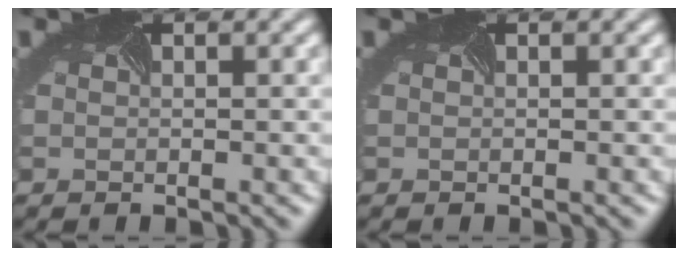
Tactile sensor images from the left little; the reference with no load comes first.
{"total": 0.0}